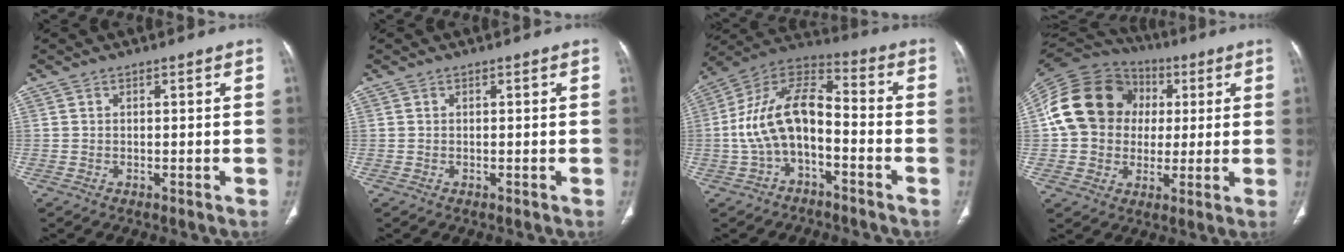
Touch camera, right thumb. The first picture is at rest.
{"total": 0.0}
{"total": 14.3, "force": [-3.4, 7.7, 11.6], "torque": [-0.216, 0.063, -0.069]}
{"total": 19.1, "force": [2.3, 16.3, 9.7], "torque": [-0.167, 0.031, 0.039]}